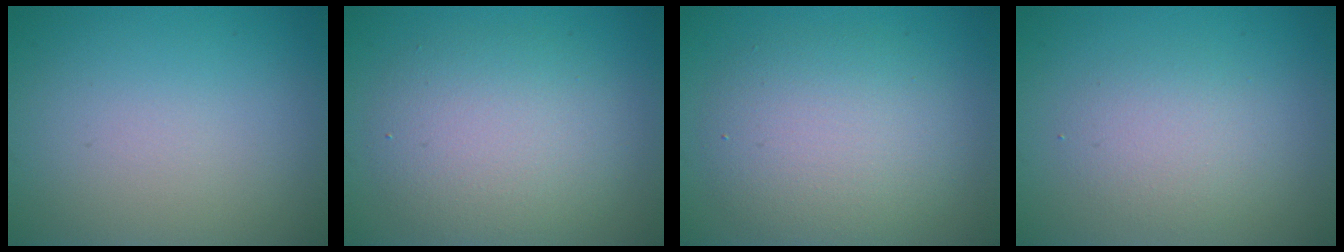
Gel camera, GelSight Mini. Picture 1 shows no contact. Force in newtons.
{"total": 5.3, "press": 5.3, "slide": 0.5}
{"total": 5.6, "press": 5.6, "slide": 0.2}
{"total": 2.5, "press": 2.4, "slide": 0.1}